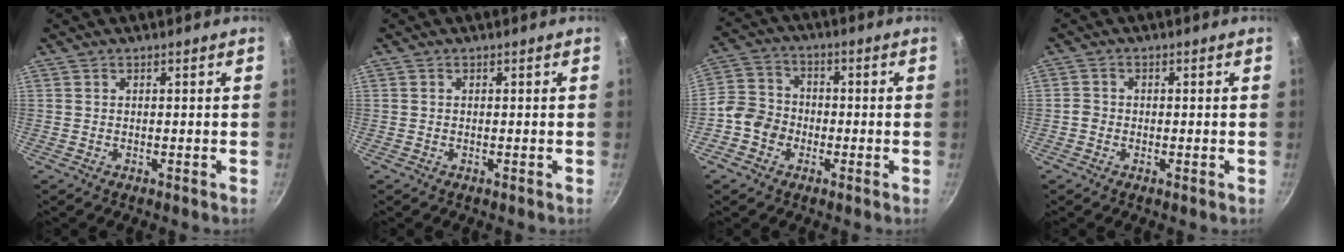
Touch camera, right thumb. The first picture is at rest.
{"total": 0.0}
{"total": 7.3, "force": [-2.5, 6.2, 2.9], "torque": [-0.028, 0.027, -0.062]}
{"total": 1.6, "force": [-0.6, 1.3, 0.6], "torque": [-0.013, 0.007, -0.017]}